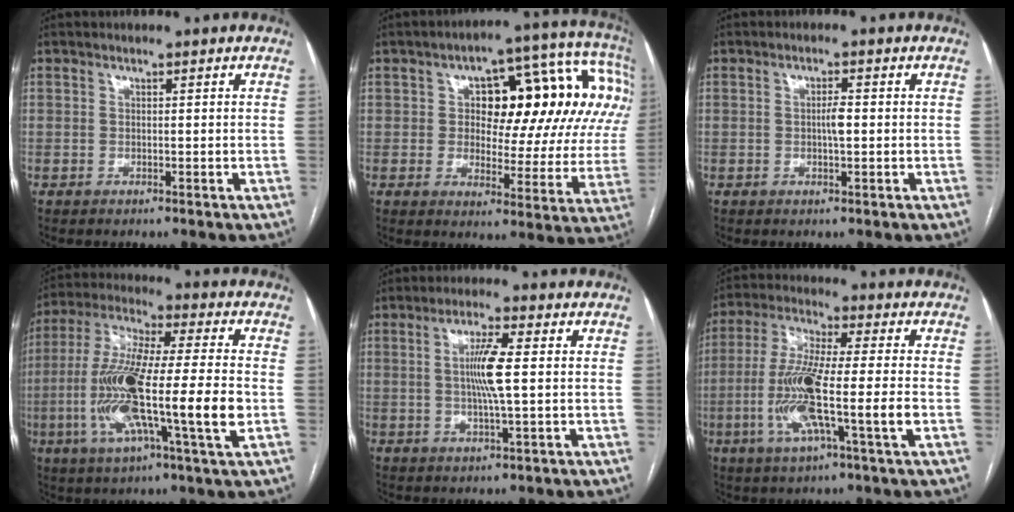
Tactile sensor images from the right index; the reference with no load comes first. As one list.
[{"total": 21.5, "force": [4.7, 9.1, 18.9], "torque": [-0.226, 0.057, 0.067]}, {"total": 2.0, "force": [-0.2, 0.2, 2.0], "torque": [-0.038, 0.002, -0.003]}, {"total": 19.3, "force": [-3.6, 1.4, 18.9], "torque": [-0.370, -0.010, -0.069]}, {"total": 6.4, "force": [0.4, -0.1, 6.4], "torque": [-0.123, -0.002, 0.006]}, {"total": 13.7, "force": [-3.1, 0.5, 13.4], "torque": [-0.266, -0.009, -0.063]}]